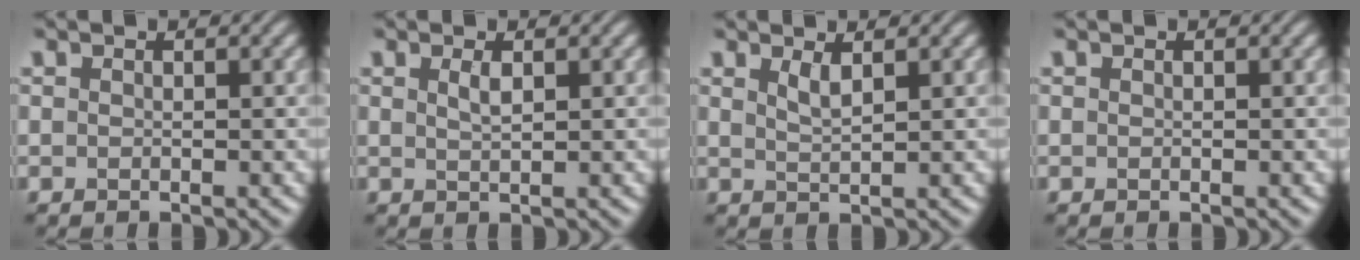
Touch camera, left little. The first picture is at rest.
{"total": 1.1, "force": [0.6, 0.3, 0.9], "torque": [-0.020, 0.002, 0.011]}
{"total": 1.5, "force": [0.9, 0.4, 1.1], "torque": [-0.022, -0.001, 0.018]}
{"total": 0.0}